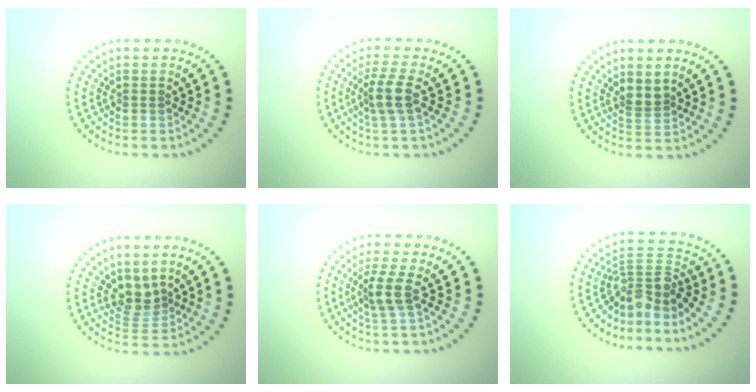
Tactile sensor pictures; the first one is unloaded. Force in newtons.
{"total": 2.8, "press": 2.2, "slide": 1.7}
{"total": 1.9, "press": 1.5, "slide": 1.2}
{"total": 2.4, "press": 1.7, "slide": 1.6}
{"total": 2.6, "press": 2.0, "slide": 1.6}
{"total": 3.5, "press": 2.4, "slide": 2.6}